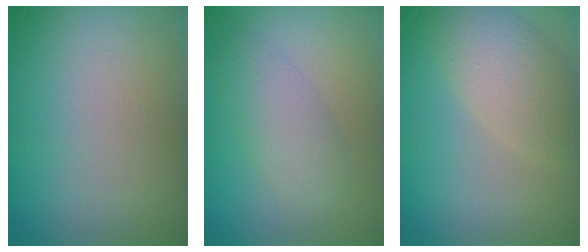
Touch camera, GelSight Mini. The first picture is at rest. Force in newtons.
{"total": 2.9, "press": 2.9, "slide": 0.1}
{"total": 4.7, "press": 4.7, "slide": 0.4}